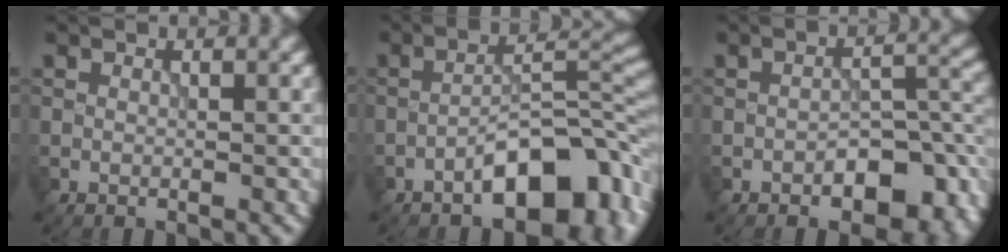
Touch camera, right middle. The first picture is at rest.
{"total": 8.6, "force": [-4.3, 3.4, 6.6], "torque": [-0.090, 0.018, -0.076]}
{"total": 6.5, "force": [-2.8, 3.3, 4.9], "torque": [-0.064, 0.005, -0.044]}